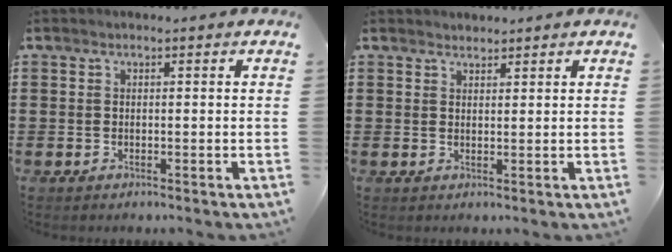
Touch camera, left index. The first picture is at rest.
{"total": 1.5, "force": [1.4, 0.4, -0.2], "torque": [0.000, 0.002, 0.028]}